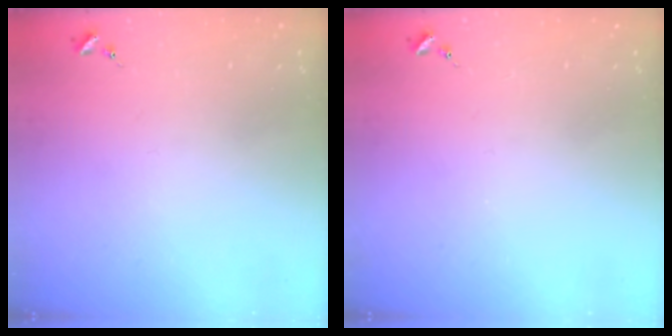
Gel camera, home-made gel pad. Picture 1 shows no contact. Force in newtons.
{"total": 0.0}